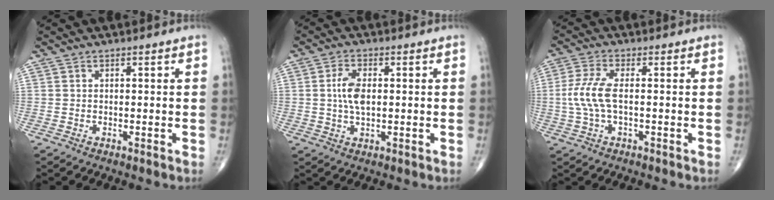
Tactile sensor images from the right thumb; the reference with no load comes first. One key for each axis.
{"total": 5.4, "fx": 0.4, "fy": 2.7, "fz": 4.6, "tx": -0.095, "ty": 0.003, "tz": 0.007}
{"total": 6.9, "fx": -0.2, "fy": 2.5, "fz": 6.4, "tx": -0.164, "ty": 0.008, "tz": -0.007}